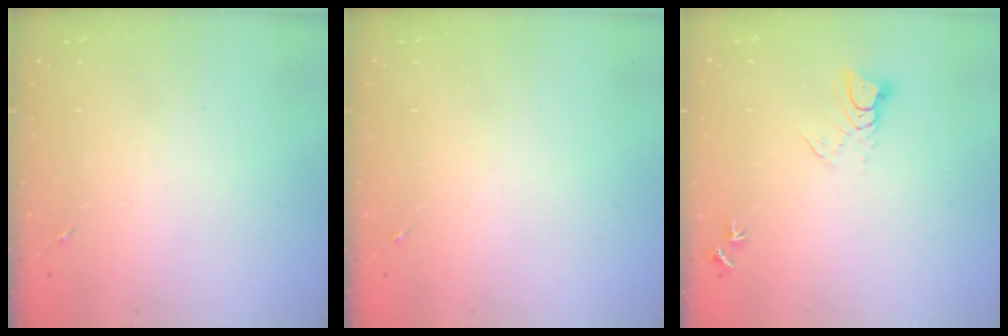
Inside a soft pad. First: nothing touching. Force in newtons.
{"total": 0.0}
{"total": 5.5, "press": 5.5, "slide": 0.4}